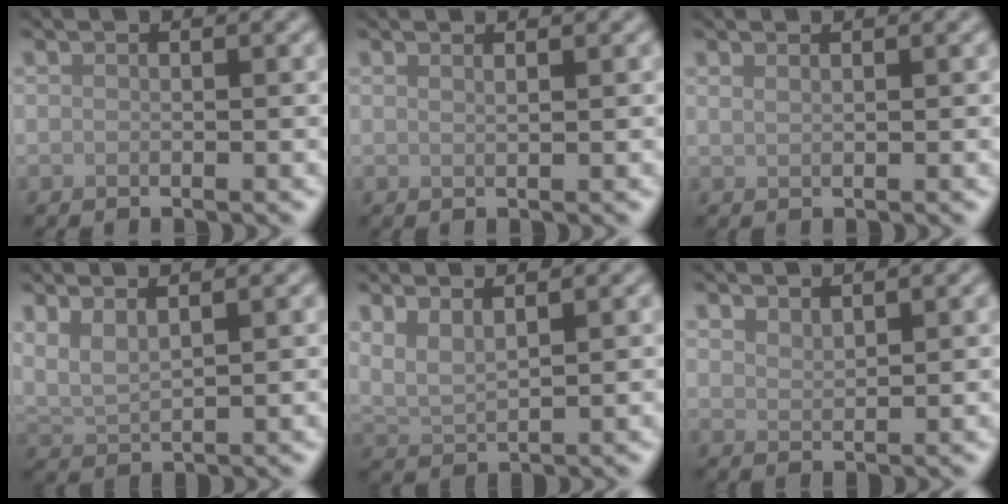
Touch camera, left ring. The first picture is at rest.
{"total": 0.9, "force": [0.6, 0.3, 0.6], "torque": [0.000, -0.003, 0.005]}
{"total": 0.9, "force": [0.7, 0.3, 0.4], "torque": [-0.004, -0.001, 0.010]}
{"total": 3.2, "force": [2.4, 0.8, 2.0], "torque": [-0.047, 0.005, 0.049]}
{"total": 3.1, "force": [2.3, 0.7, 2.0], "torque": [-0.045, 0.003, 0.049]}
{"total": 1.8, "force": [1.7, 0.2, 0.4], "torque": [-0.003, 0.002, 0.032]}